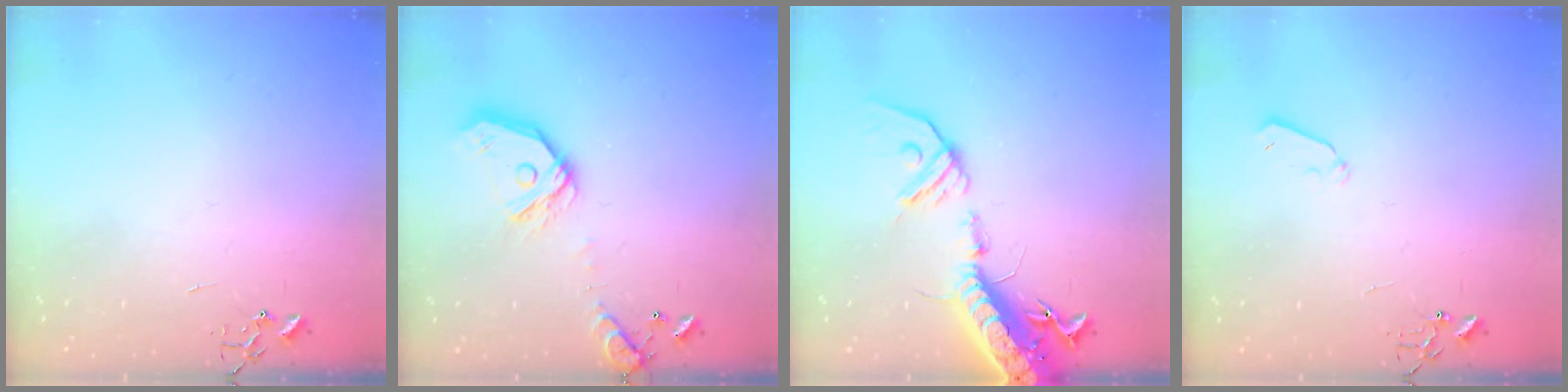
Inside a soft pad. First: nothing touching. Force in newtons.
{"total": 15.9, "press": 15.7, "slide": 2.2}
{"total": 20.4, "press": 19.9, "slide": 4.3}
{"total": 4.2, "press": 4.2, "slide": 0.7}